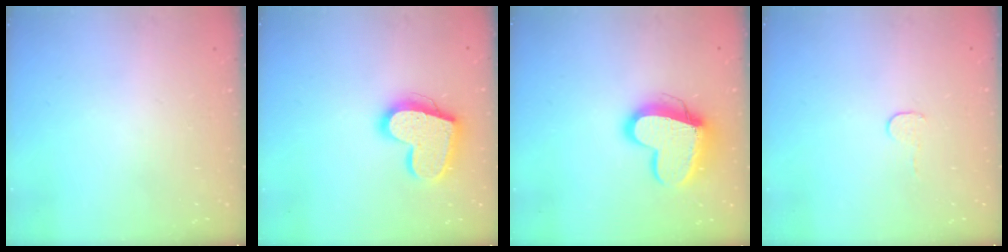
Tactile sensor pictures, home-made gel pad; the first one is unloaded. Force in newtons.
{"total": 17.7, "press": 17.6, "slide": 1.5}
{"total": 15.0, "press": 14.9, "slide": 1.6}
{"total": 3.7, "press": 3.7, "slide": 0.3}